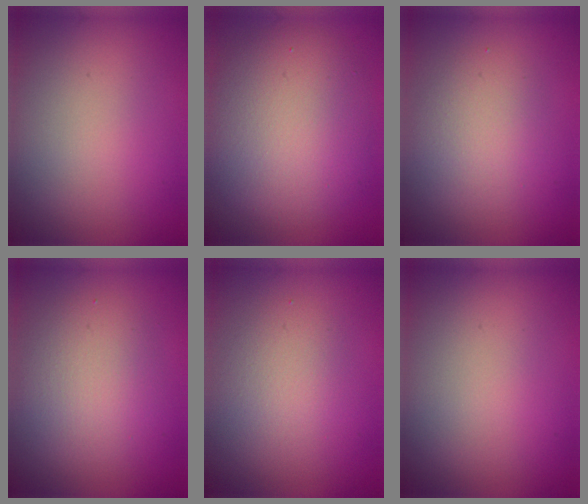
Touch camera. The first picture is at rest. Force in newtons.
{"total": 7.9, "press": 7.9, "slide": 0.4}
{"total": 2.6, "press": 2.6, "slide": 0.1}
{"total": 3.4, "press": 3.4, "slide": 0.2}
{"total": 2.1, "press": 2.1, "slide": 0.0}
{"total": 0.0}